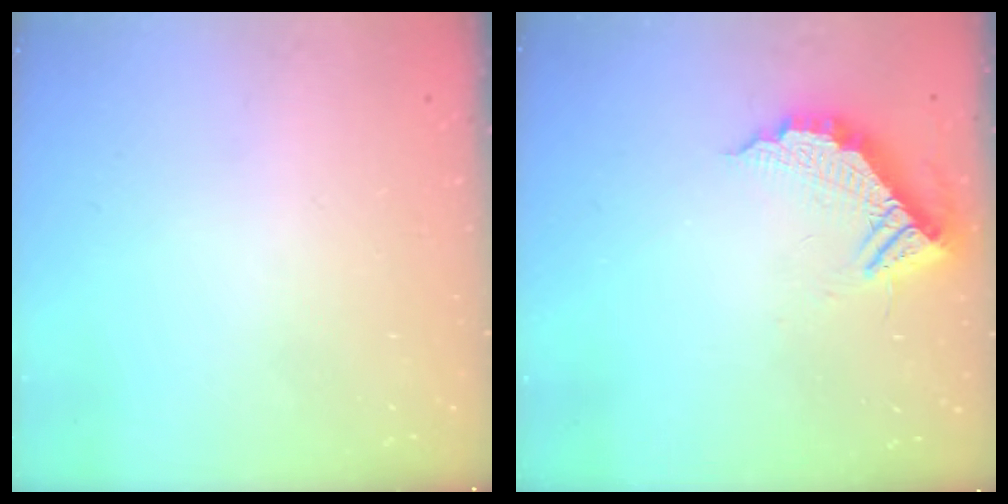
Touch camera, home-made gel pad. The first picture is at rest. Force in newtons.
{"total": 12.0, "press": 12.0, "slide": 0.8}